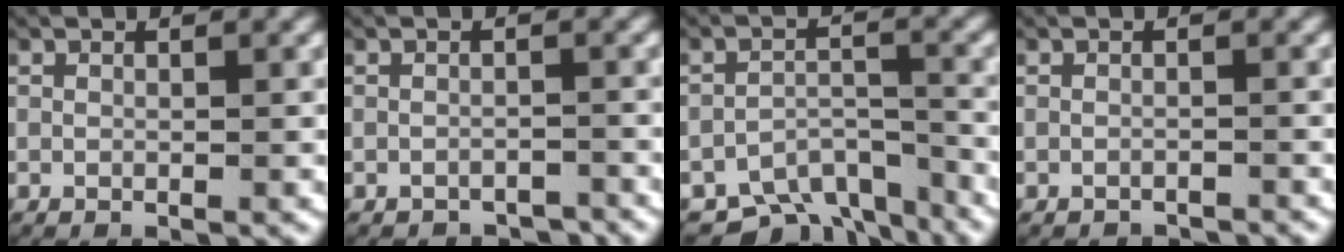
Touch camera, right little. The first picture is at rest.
{"total": 1.9, "force": [-1.8, 0.3, -0.1], "torque": [0.008, -0.004, -0.032]}
{"total": 7.0, "force": [-5.4, 3.6, 2.4], "torque": [-0.036, -0.012, -0.092]}
{"total": 1.2, "force": [-1.2, 0.1, 0.0], "torque": [0.004, -0.004, -0.019]}